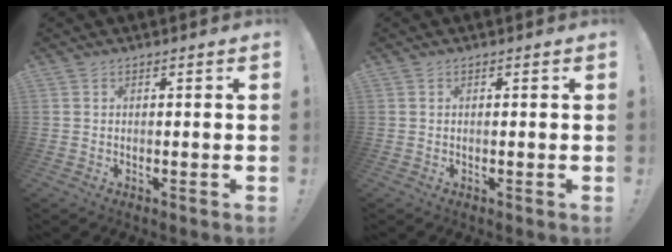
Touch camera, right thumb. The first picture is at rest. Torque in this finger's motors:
{"motor_torque": [0.08, 0.15, 0.04, -0.15, 0.04]}